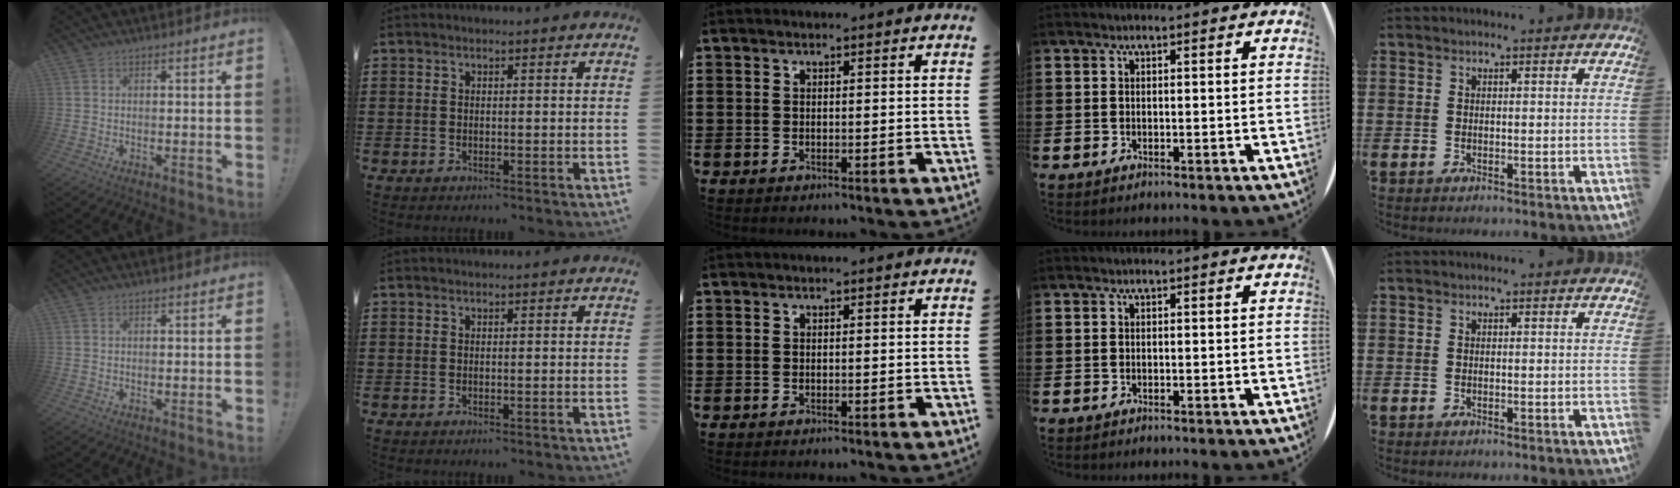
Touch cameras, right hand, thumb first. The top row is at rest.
{}